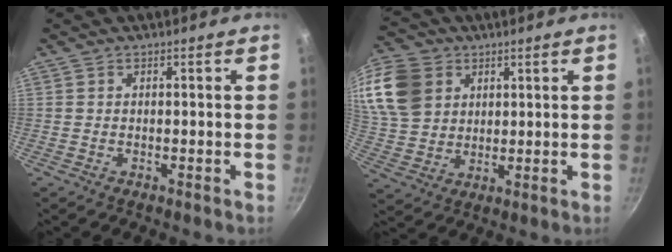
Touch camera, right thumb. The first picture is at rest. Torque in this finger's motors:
{"motor_torque": [1.13, 3.88, 1.80, 0.13, 0.56]}